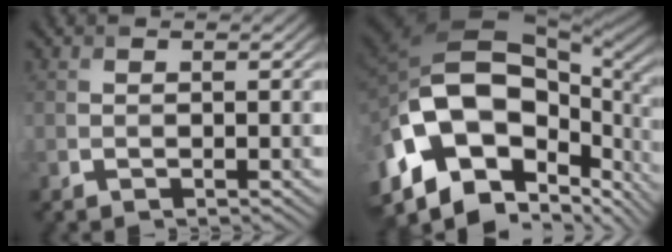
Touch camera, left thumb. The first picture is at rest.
{"total": 18.5, "force": [-2.0, 10.4, 15.1], "torque": [-0.313, -0.030, 0.002]}